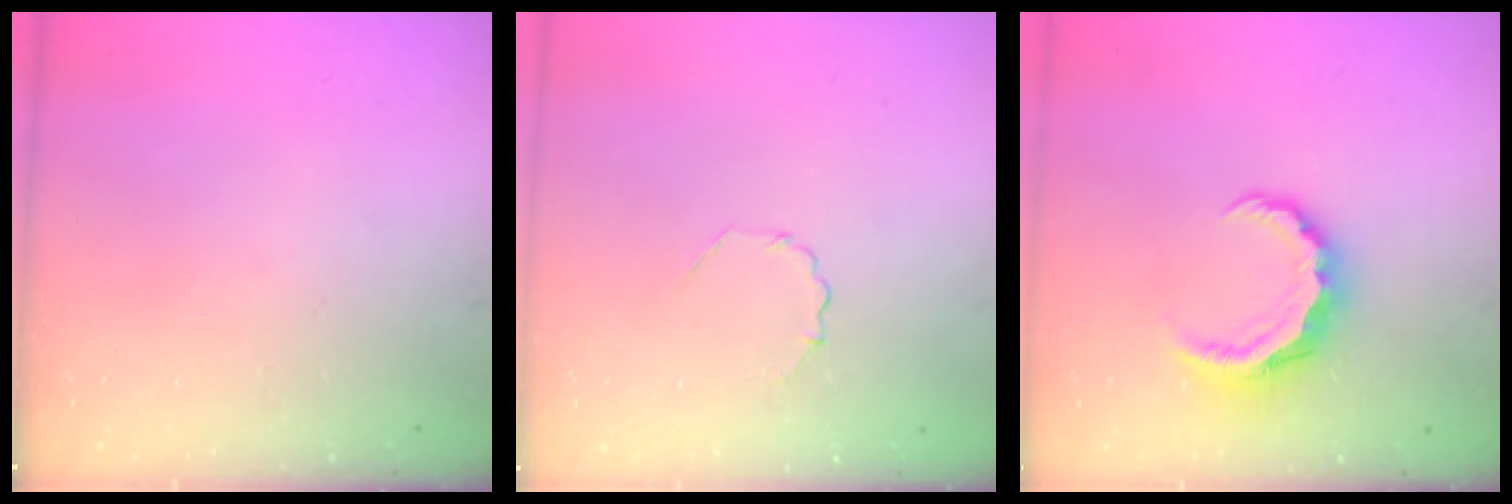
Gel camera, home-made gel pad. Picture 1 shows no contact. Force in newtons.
{"total": 2.8, "press": 2.6, "slide": 1.1}
{"total": 7.7, "press": 7.7, "slide": 0.9}